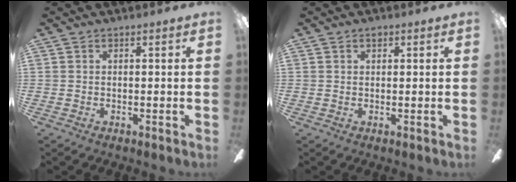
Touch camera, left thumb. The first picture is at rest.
{"total": 1.0, "force": [0.6, 0.6, 0.5], "torque": [-0.003, 0.000, 0.009]}